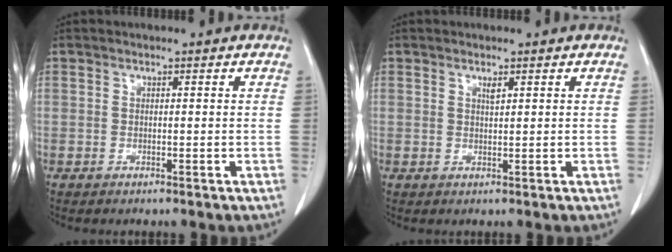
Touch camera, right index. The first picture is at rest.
{"total": 1.0, "force": [0.7, 0.1, 0.7], "torque": [-0.015, -0.004, 0.011]}